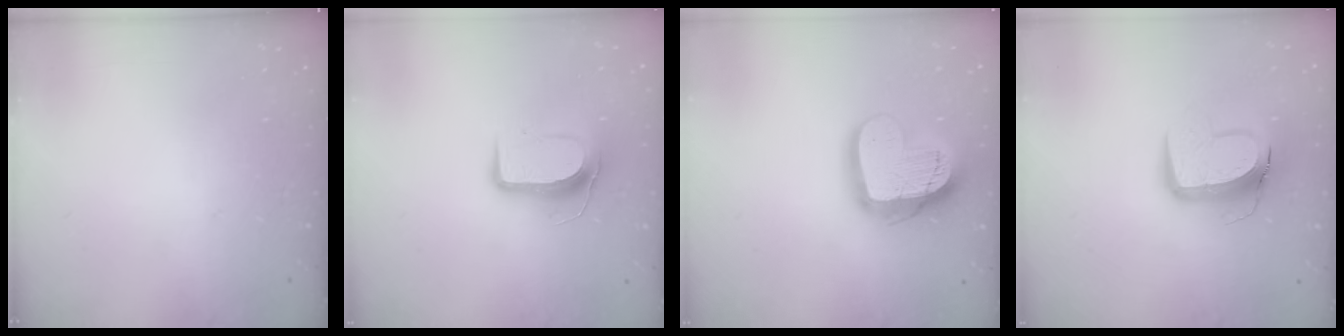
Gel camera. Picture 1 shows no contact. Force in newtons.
{"total": 9.0, "press": 9.0, "slide": 0.8}
{"total": 18.8, "press": 18.7, "slide": 1.8}
{"total": 11.5, "press": 11.4, "slide": 1.2}